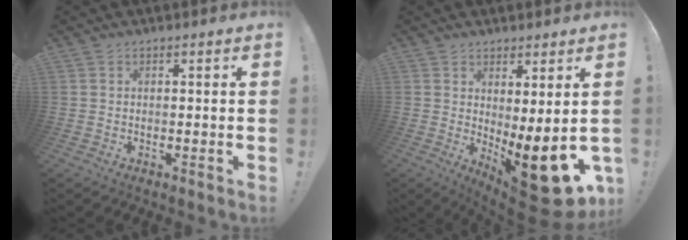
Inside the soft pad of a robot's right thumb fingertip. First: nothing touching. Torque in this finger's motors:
{"motor_torque": [0.09, 1.10, 1.36, -0.11, 0.10]}